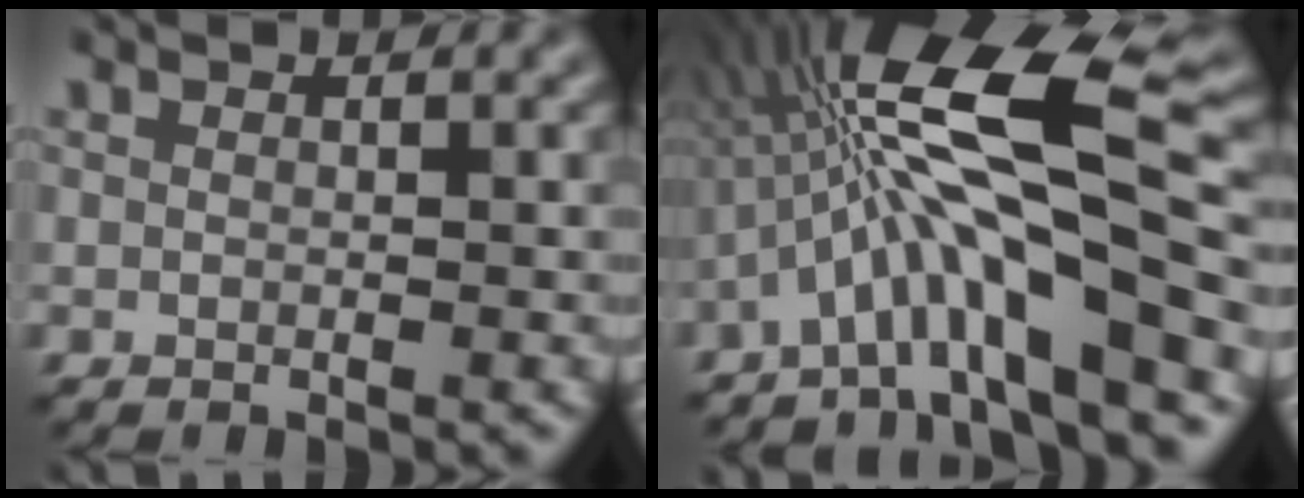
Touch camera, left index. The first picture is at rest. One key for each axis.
{"total": 13.5, "fx": -1.8, "fy": 3.0, "fz": 13.0, "tx": -0.213, "ty": 0.040, "tz": -0.036}